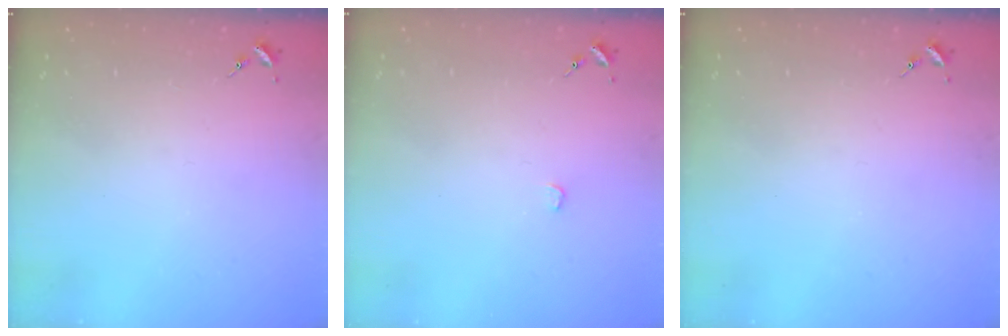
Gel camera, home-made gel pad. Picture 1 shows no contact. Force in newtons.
{"total": 1.3, "press": 1.3, "slide": 0.1}
{"total": 0.0}